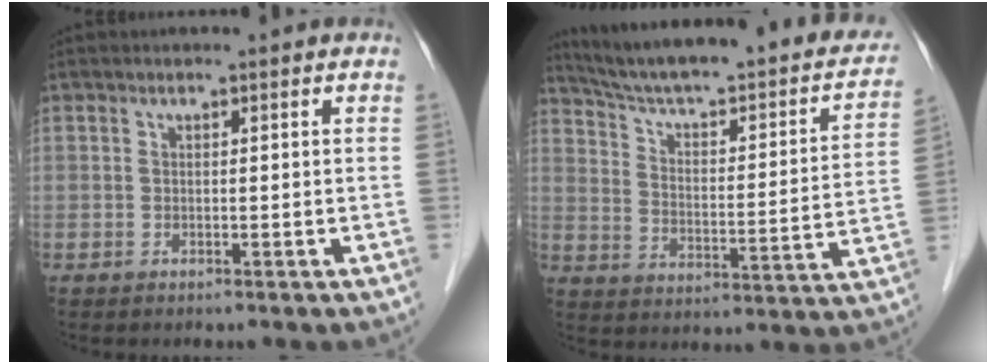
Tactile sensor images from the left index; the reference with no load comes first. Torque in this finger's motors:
{"motor_torque": [0.27, -0.62, 0.31, 0.12]}